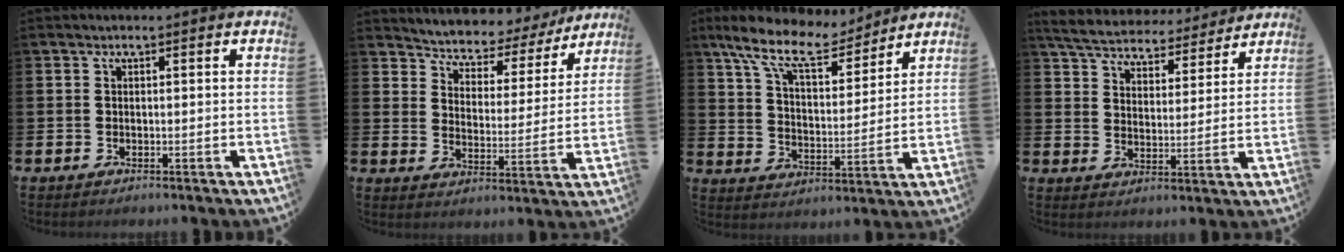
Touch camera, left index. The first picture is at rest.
{"total": 4.7, "force": [4.4, 1.7, -0.1], "torque": [-0.029, -0.044, 0.069]}
{"total": 11.6, "force": [10.0, 3.2, 4.9], "torque": [-0.120, -0.057, 0.176]}
{"total": 6.4, "force": [6.2, 1.4, 1.0], "torque": [-0.050, -0.040, 0.108]}